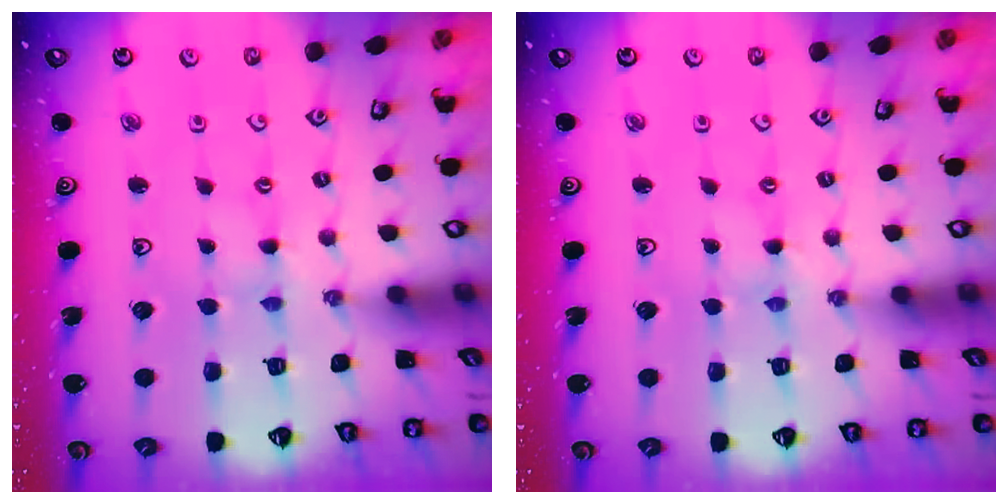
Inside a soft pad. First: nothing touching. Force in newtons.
{"total": 0.0}